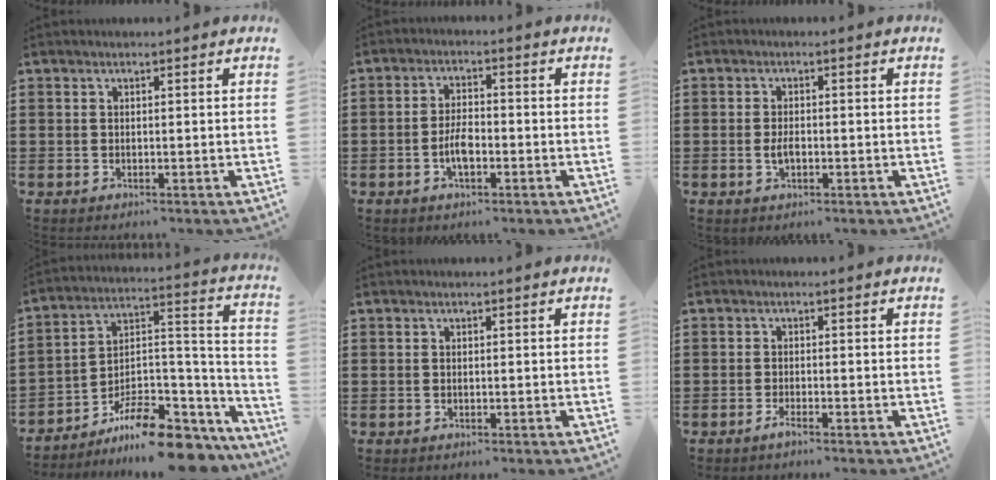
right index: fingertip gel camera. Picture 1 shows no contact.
{"total": 4.3, "force": [-1.4, 1.8, 3.6], "torque": [-0.077, 0.002, -0.028]}
{"total": 2.4, "force": [-0.5, 1.1, 2.0], "torque": [-0.046, -0.001, -0.012]}
{"total": 11.6, "force": [-9.2, 3.4, 6.1], "torque": [-0.092, 0.034, -0.168]}
{"total": 0.0}
{"total": 1.4, "force": [-1.0, -0.1, 0.9], "torque": [-0.017, -0.007, -0.018]}